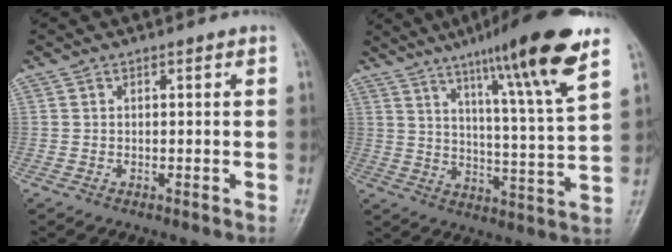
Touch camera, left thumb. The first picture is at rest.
{"total": 19.0, "force": [11.7, 1.0, 15.0], "torque": [-0.212, -0.052, 0.177]}